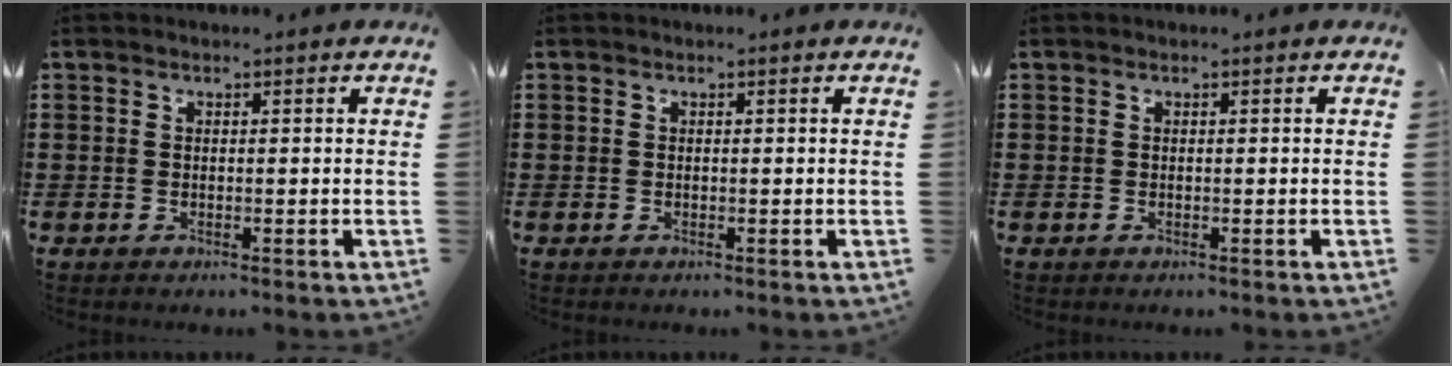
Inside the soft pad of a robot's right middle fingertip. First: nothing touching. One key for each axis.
{"total": 0.0}
{"total": 0.0}